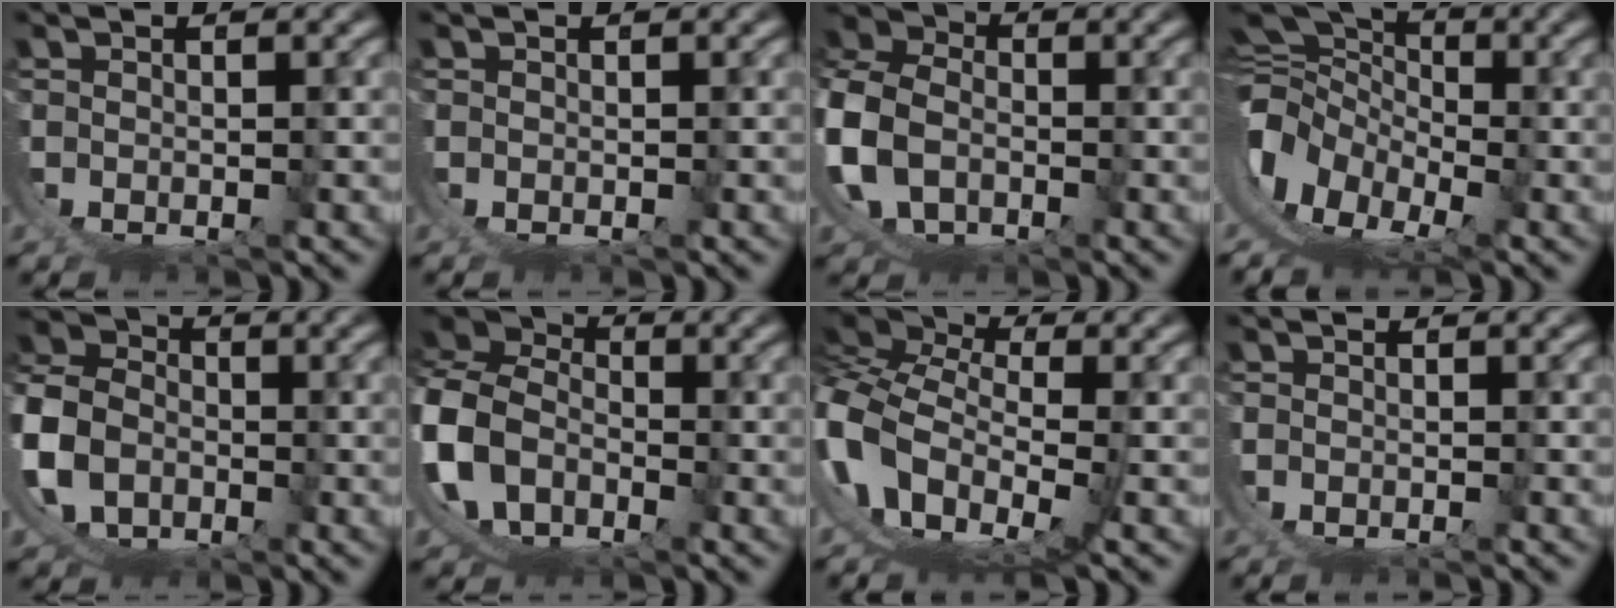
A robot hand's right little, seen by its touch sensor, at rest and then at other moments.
{"total": 0.0}
{"total": 8.6, "force": [0.8, 6.9, 5.1], "torque": [-0.133, -0.018, 0.011]}
{"total": 14.6, "force": [-0.1, 11.9, 8.5], "torque": [-0.203, -0.028, -0.011]}
{"total": 9.3, "force": [0.1, 7.8, 5.0], "torque": [-0.126, -0.029, 0.002]}
{"total": 14.2, "force": [0.2, 12.5, 6.8], "torque": [-0.196, -0.031, -0.006]}
{"total": 12.2, "force": [-0.2, 8.9, 8.3], "torque": [-0.201, -0.039, -0.005]}
{"total": 1.4, "force": [-1.2, 0.6, 0.3], "torque": [-0.004, -0.001, -0.019]}